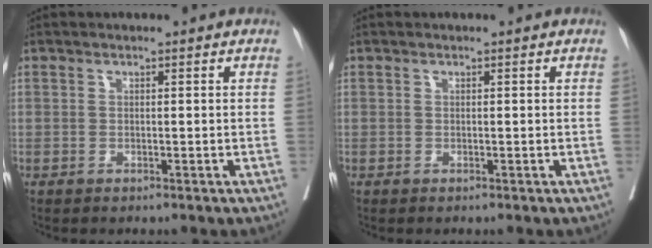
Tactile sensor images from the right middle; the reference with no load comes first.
{"total": 0.0}